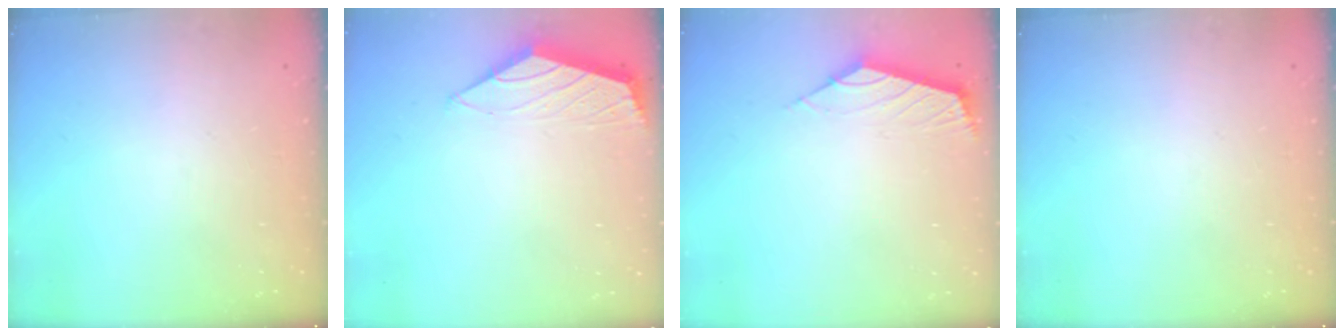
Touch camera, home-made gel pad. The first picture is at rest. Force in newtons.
{"total": 1.5, "press": 1.4, "slide": 0.4}
{"total": 2.6, "press": 2.6, "slide": 0.7}
{"total": 0.0}